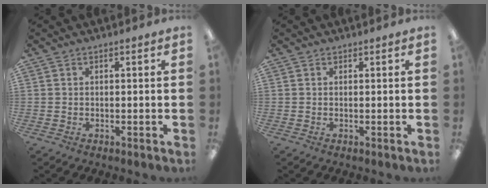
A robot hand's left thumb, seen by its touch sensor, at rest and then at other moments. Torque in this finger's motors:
{"motor_torque": [0.00, 0.00, 0.01, 0.01, 0.00]}